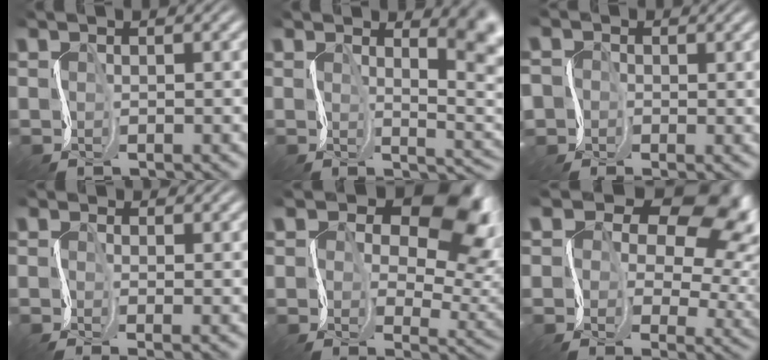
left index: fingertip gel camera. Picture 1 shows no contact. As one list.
[{"total": 5.4, "force": [3.0, 1.0, 4.3], "torque": [-0.031, 0.008, 0.027]}, {"total": 2.9, "force": [-0.9, 2.7, -0.4], "torque": [0.004, 0.012, -0.049]}, {"total": 2.1, "force": [-0.8, -1.4, -1.3], "torque": [0.026, -0.009, -0.023]}, {"total": 12.2, "force": [5.2, 7.1, 8.3], "torque": [-0.110, -0.004, 0.078]}, {"total": 13.8, "force": [6.0, 8.3, 9.3], "torque": [-0.121, 0.012, 0.080]}]